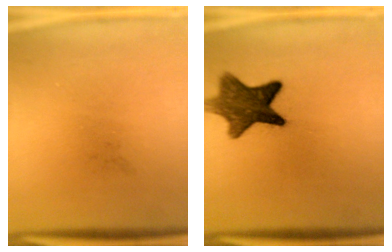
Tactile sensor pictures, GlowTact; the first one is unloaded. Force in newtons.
{"total": 9.7}